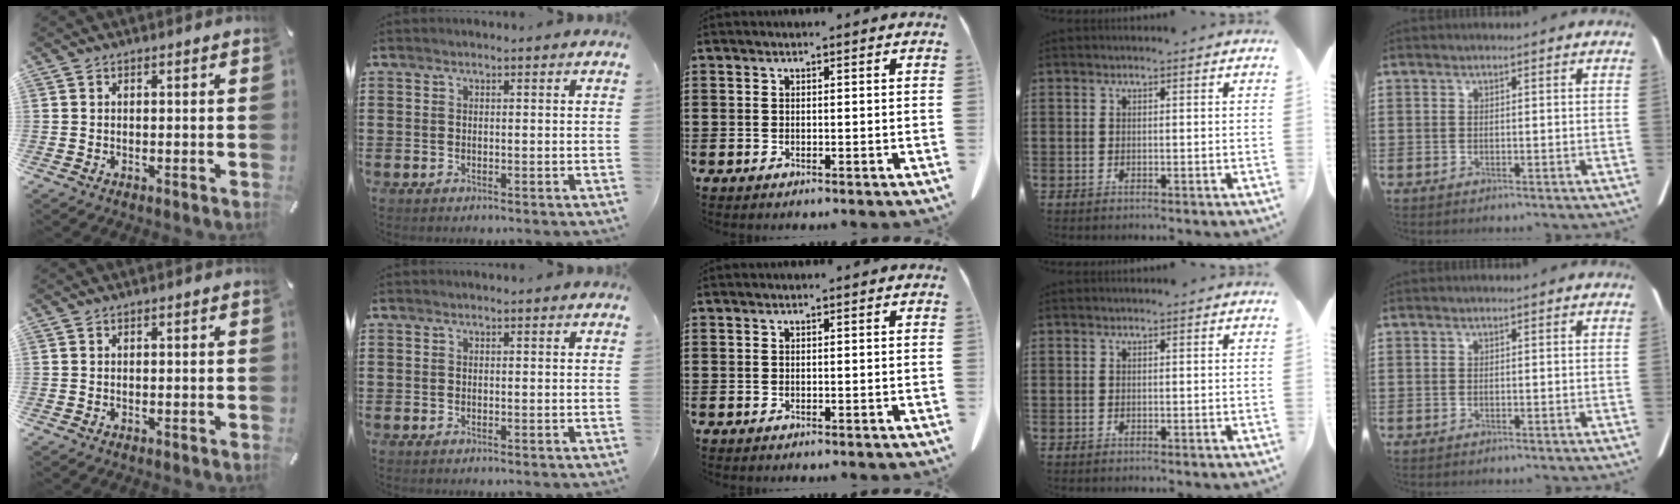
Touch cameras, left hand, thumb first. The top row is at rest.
{}